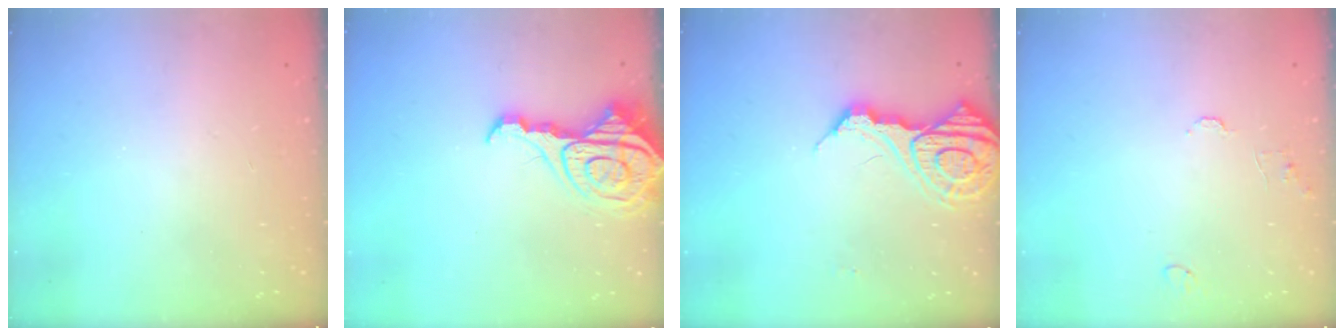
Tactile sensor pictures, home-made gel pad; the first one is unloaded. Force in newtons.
{"total": 13.6, "press": 13.5, "slide": 1.4}
{"total": 14.3, "press": 14.3, "slide": 1.4}
{"total": 6.7, "press": 6.6, "slide": 0.6}